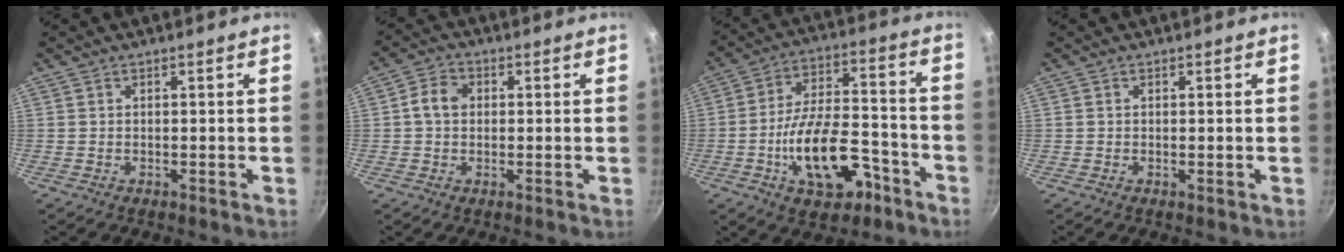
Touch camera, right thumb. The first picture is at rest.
{"total": 4.9, "force": [0.5, 3.9, 2.9], "torque": [-0.041, 0.012, -0.002]}
{"total": 16.8, "force": [-7.1, 8.6, 12.6], "torque": [-0.188, 0.059, -0.107]}
{"total": 0.0}